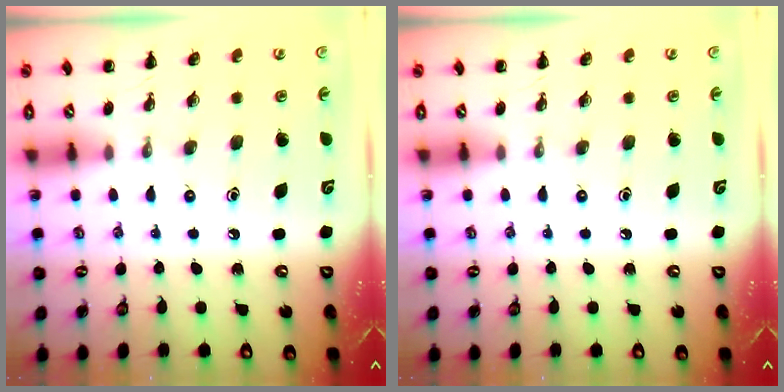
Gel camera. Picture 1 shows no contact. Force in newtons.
{"total": 0.0}